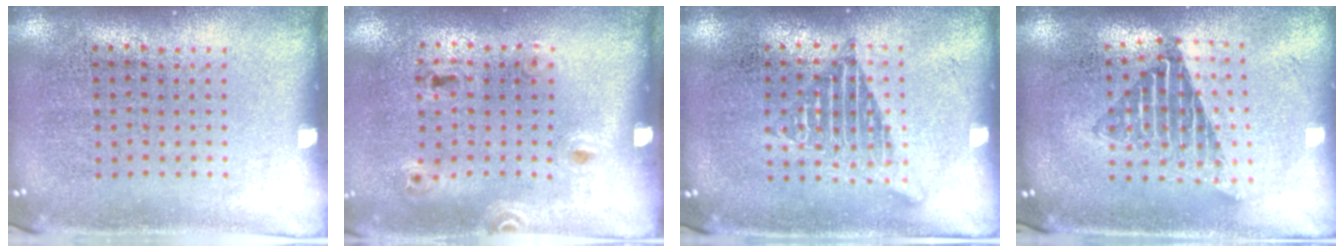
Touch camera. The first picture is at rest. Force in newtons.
{"total": 1.5, "press": 0.9, "slide": 1.2}
{"total": 1.3, "press": 1.3, "slide": 0.1}
{"total": 1.6, "press": 1.3, "slide": 0.9}